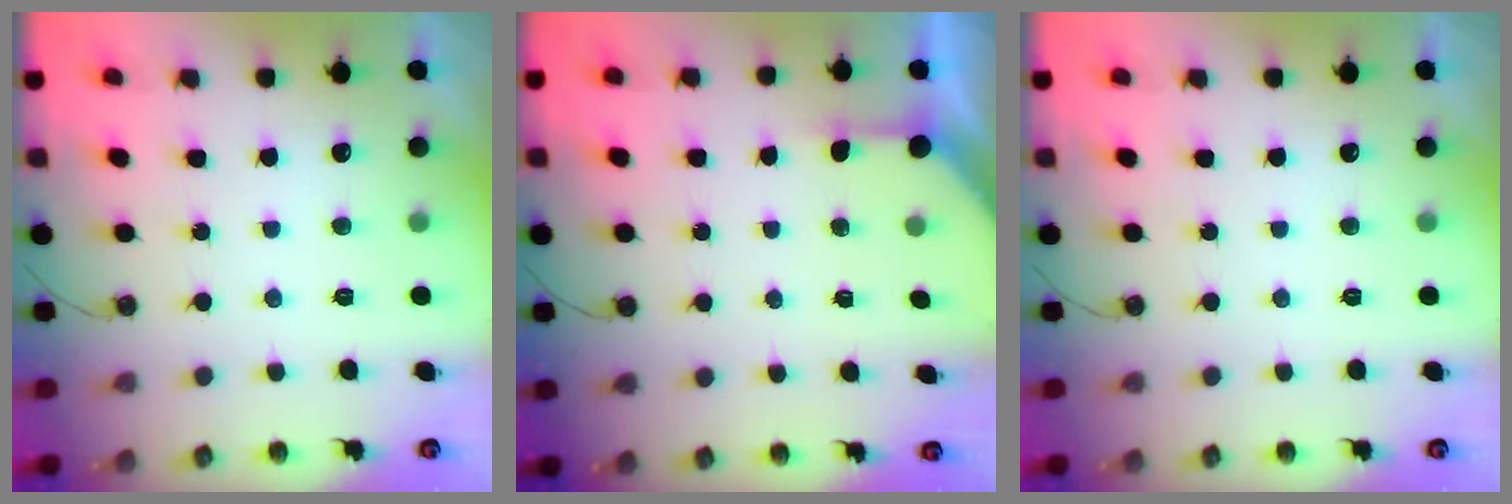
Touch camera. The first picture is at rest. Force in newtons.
{"total": 2.6, "press": 2.6, "slide": 0.4}
{"total": 0.0}